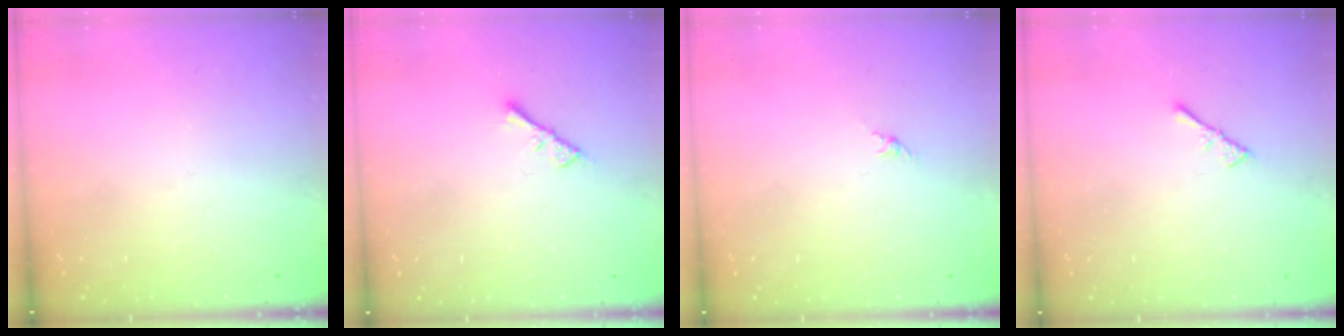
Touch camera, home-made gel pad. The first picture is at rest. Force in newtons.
{"total": 2.3, "press": 2.2, "slide": 0.4}
{"total": 0.0}
{"total": 2.2, "press": 2.1, "slide": 0.5}